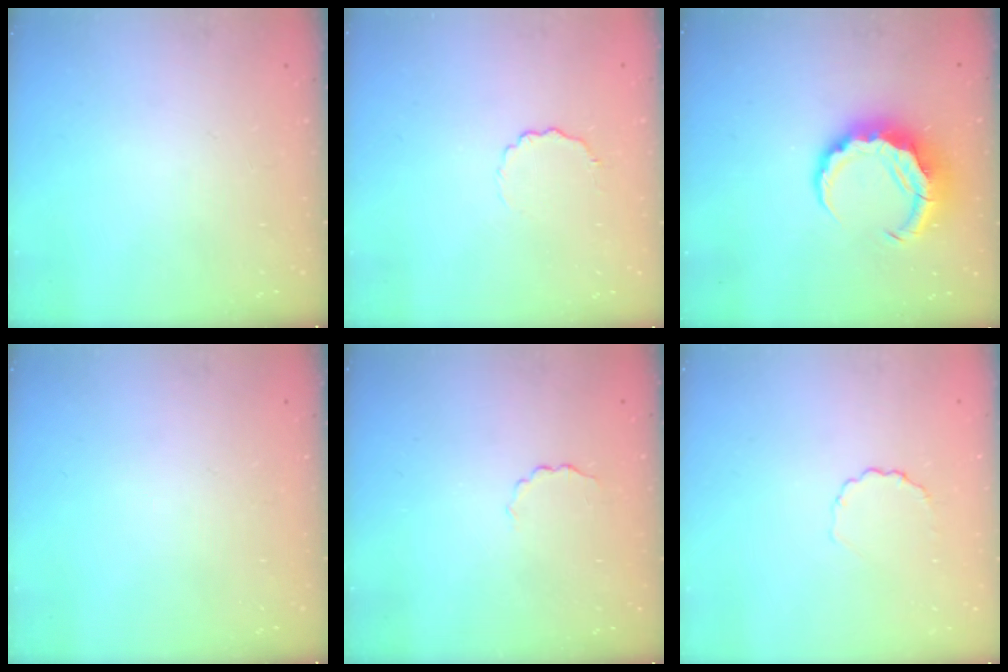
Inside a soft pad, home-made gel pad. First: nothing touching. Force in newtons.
{"total": 3.8, "press": 3.7, "slide": 1.1}
{"total": 8.8, "press": 8.6, "slide": 1.6}
{"total": 0.0}
{"total": 2.2, "press": 2.2, "slide": 0.6}
{"total": 2.7, "press": 2.5, "slide": 1.0}